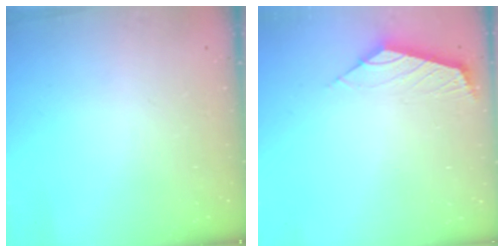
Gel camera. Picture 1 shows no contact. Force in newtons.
{"total": 2.4, "press": 2.3, "slide": 0.6}